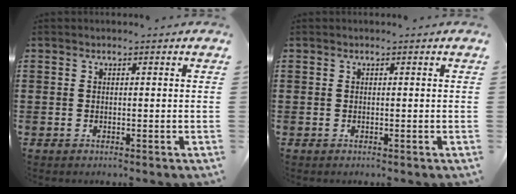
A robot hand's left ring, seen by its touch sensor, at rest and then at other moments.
{"total": 0.0}